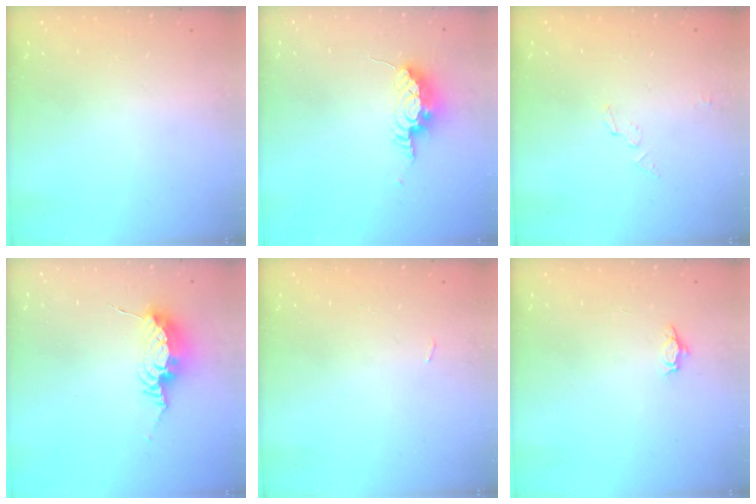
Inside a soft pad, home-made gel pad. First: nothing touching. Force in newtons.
{"total": 8.5, "press": 8.3, "slide": 1.9}
{"total": 2.9, "press": 2.9, "slide": 0.2}
{"total": 8.6, "press": 8.6, "slide": 0.9}
{"total": 2.8, "press": 2.4, "slide": 1.4}
{"total": 3.4, "press": 3.3, "slide": 0.5}